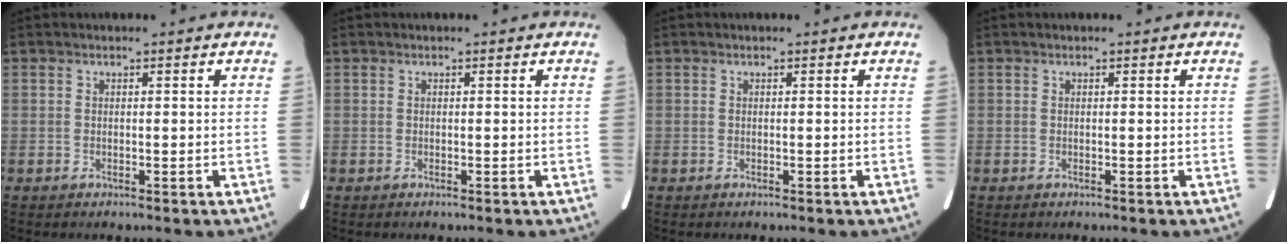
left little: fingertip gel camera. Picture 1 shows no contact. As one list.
[{"total": 0.0}, {"total": 0.0}, {"total": 0.0}]